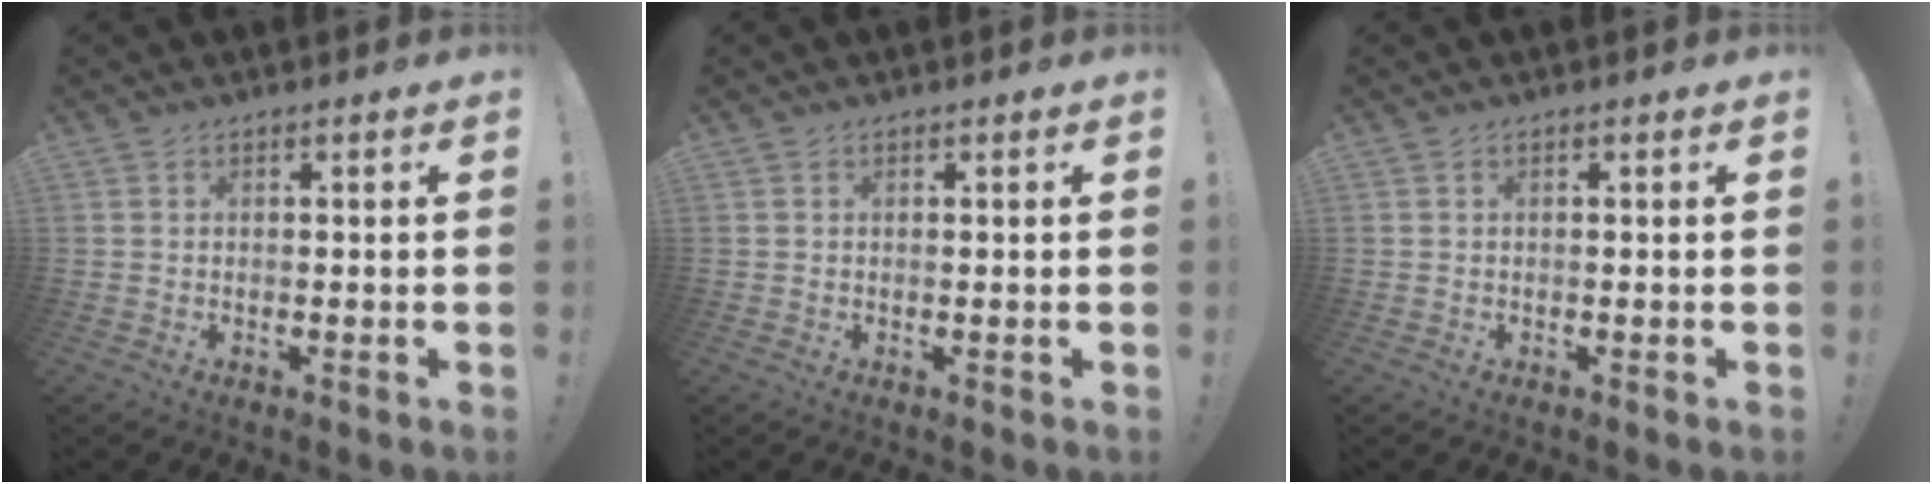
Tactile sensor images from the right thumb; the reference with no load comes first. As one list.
[{"total": 0.0}, {"total": 0.0}]